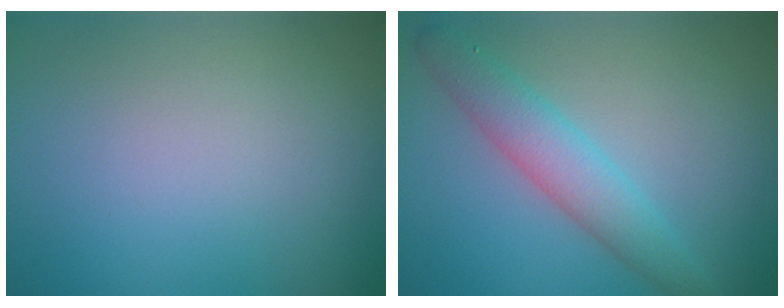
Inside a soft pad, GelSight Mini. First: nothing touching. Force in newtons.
{"total": 3.8, "press": 3.8, "slide": 0.1}